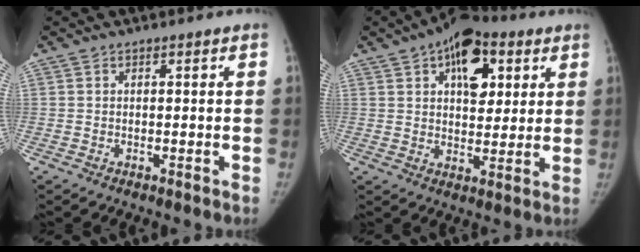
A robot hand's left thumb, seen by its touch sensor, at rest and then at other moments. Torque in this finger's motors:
{"motor_torque": [0.40, 0.26, 1.15, -0.49, 0.19]}